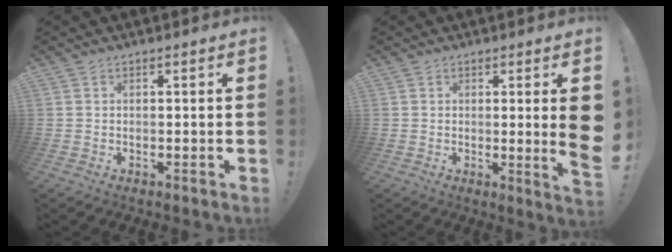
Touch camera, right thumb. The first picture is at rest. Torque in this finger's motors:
{"motor_torque": [-0.24, 0.25, 0.81, -0.10, 0.01]}